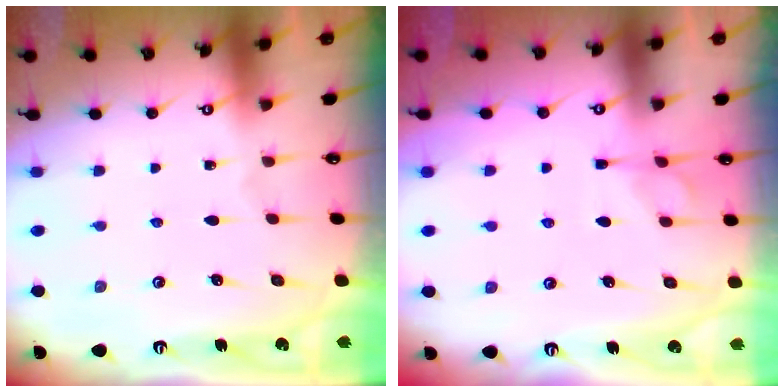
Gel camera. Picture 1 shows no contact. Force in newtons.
{"total": 1.9, "press": 1.2, "slide": 1.4}